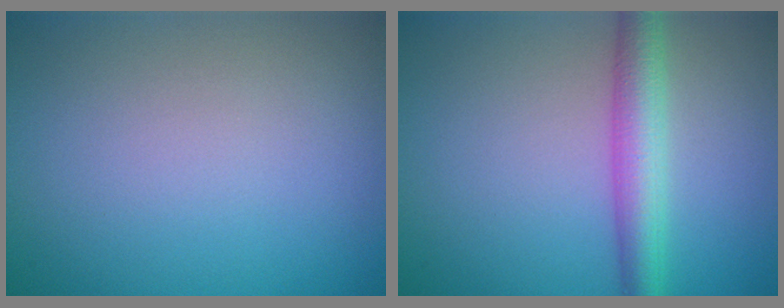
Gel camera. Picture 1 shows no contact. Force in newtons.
{"total": 4.1, "press": 4.1, "slide": 0.1}